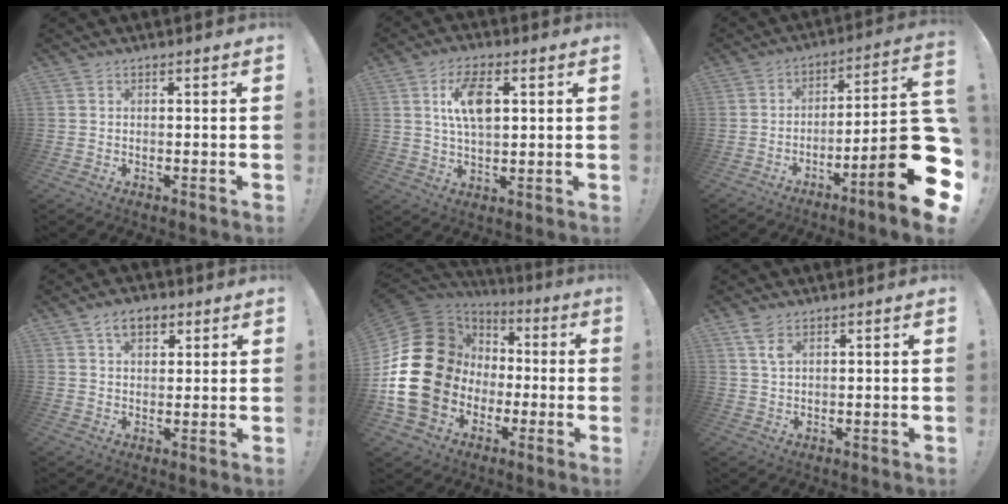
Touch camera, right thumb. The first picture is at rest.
{"total": 10.3, "force": [2.8, 5.1, 8.5], "torque": [-0.142, -0.001, 0.046]}
{"total": 20.2, "force": [-7.2, 2.4, 18.7], "torque": [-0.271, 0.028, -0.114]}
{"total": 6.6, "force": [3.3, 4.2, 3.8], "torque": [-0.050, -0.006, 0.058]}
{"total": 24.6, "force": [-1.9, 20.4, 13.6], "torque": [-0.257, 0.022, 0.010]}
{"total": 4.2, "force": [2.4, 1.8, 3.0], "torque": [-0.050, -0.008, 0.042]}